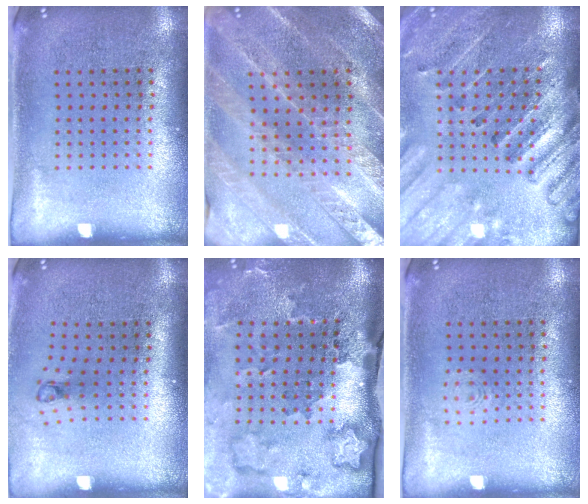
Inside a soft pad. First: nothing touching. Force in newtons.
{"total": 2.4, "press": 2.4, "slide": 0.3}
{"total": 2.6, "press": 2.6, "slide": 0.2}
{"total": 0.8, "press": 0.4, "slide": 0.7}
{"total": 3.5, "press": 2.2, "slide": 2.7}
{"total": 0.8, "press": 0.8, "slide": 0.2}